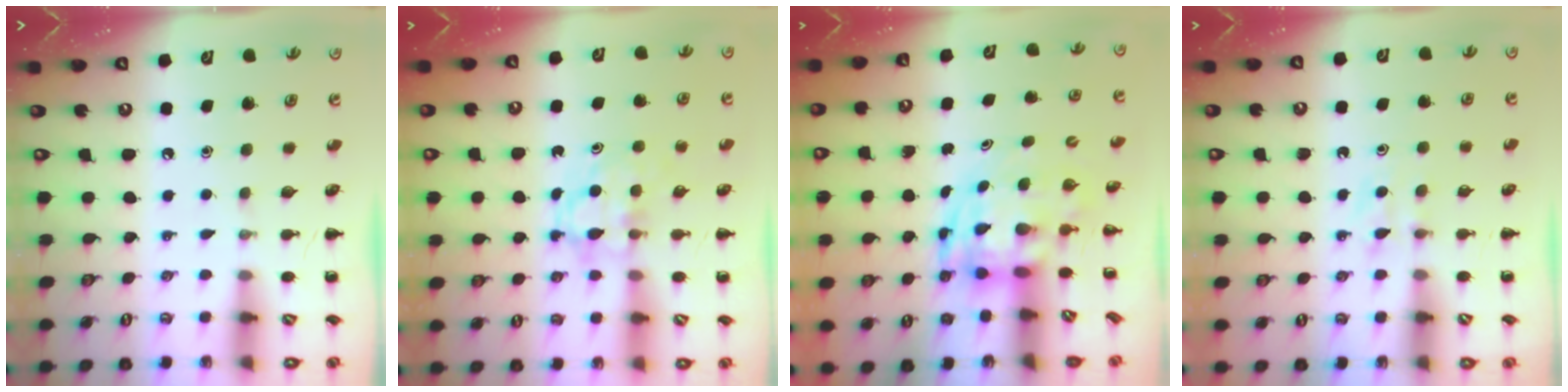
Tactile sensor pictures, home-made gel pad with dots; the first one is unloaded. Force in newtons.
{"total": 4.9, "press": 4.8, "slide": 0.9}
{"total": 3.6, "press": 3.5, "slide": 0.8}
{"total": 3.7, "press": 3.6, "slide": 1.2}